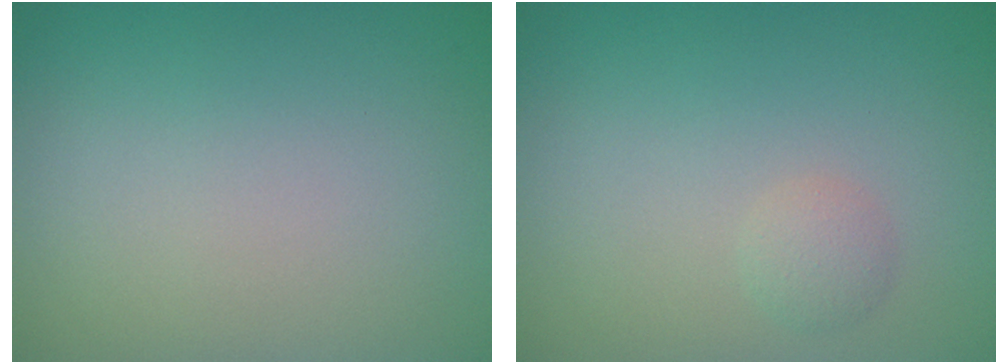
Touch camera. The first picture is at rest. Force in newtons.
{"total": 1.2, "press": 1.2, "slide": 0.0}